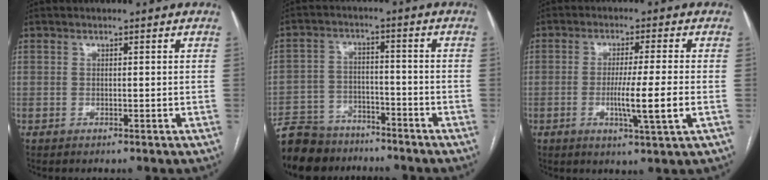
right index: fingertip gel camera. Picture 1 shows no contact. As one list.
[{"total": 11.9, "force": [-10.1, 5.7, 2.9], "torque": [-0.059, 0.014, -0.159]}, {"total": 7.5, "force": [-1.6, -0.9, 7.3], "torque": [-0.126, -0.019, -0.030]}]